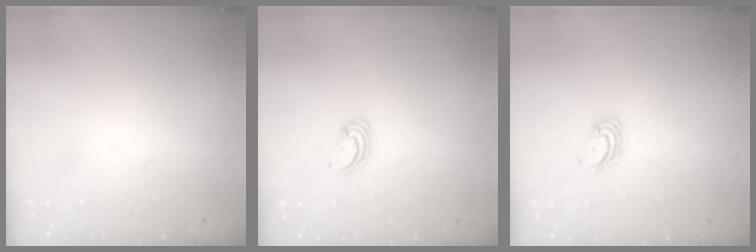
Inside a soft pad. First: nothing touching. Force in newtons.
{"total": 3.3, "press": 3.3, "slide": 0.3}
{"total": 4.5, "press": 4.4, "slide": 0.5}